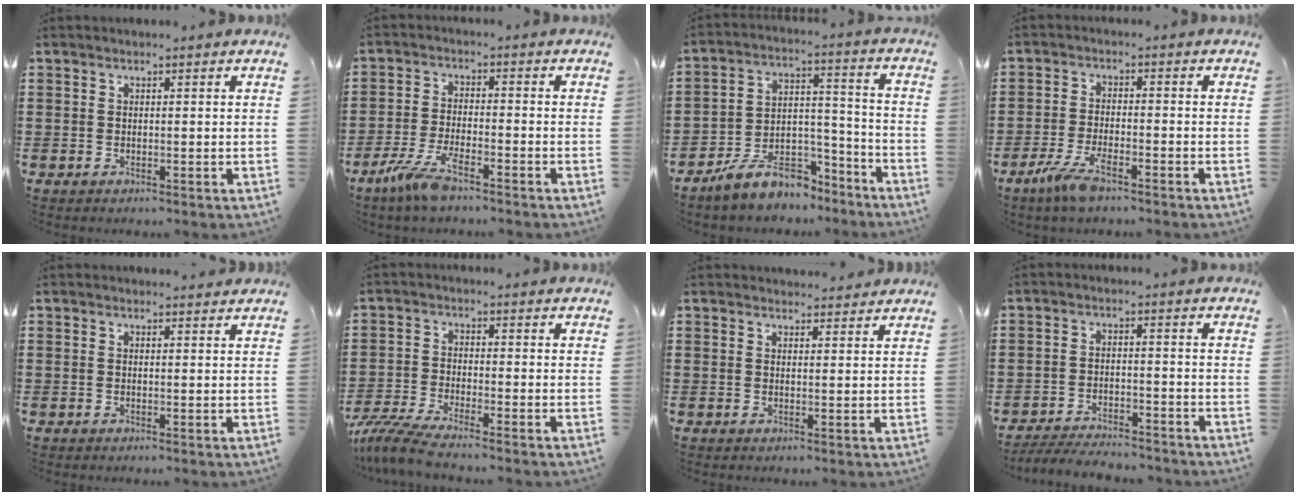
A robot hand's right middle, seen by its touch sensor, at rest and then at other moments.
{"total": 6.2, "force": [-4.5, 0.9, 4.2], "torque": [-0.102, -0.016, -0.087]}
{"total": 8.7, "force": [-7.4, 3.4, 3.1], "torque": [-0.061, 0.025, -0.141]}
{"total": 5.4, "force": [-3.5, 1.1, 4.0], "torque": [-0.092, -0.010, -0.067]}
{"total": 0.7, "force": [0.7, 0.1, 0.1], "torque": [0.004, -0.004, 0.012]}
{"total": 5.3, "force": [-4.7, 0.0, 2.4], "torque": [-0.076, -0.024, -0.099]}
{"total": 1.9, "force": [1.9, 0.3, -0.2], "torque": [0.006, -0.001, 0.035]}
{"total": 4.3, "force": [-4.1, 0.4, 0.9], "torque": [-0.024, -0.003, -0.085]}